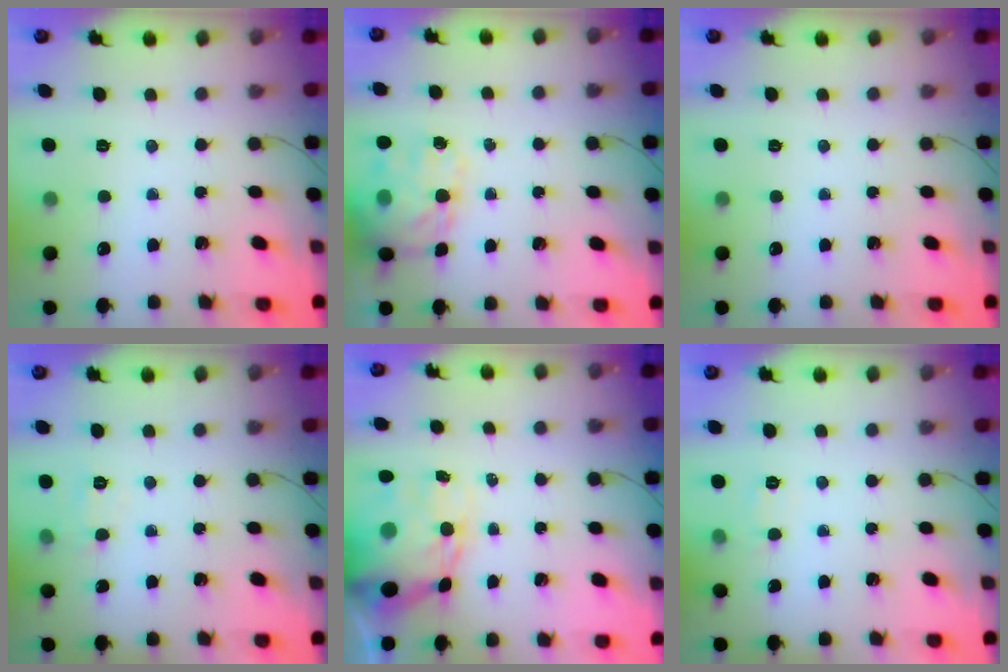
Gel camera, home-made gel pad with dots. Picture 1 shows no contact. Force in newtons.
{"total": 13.2, "press": 12.7, "slide": 3.4}
{"total": 0.0}
{"total": 6.4, "press": 6.3, "slide": 1.4}
{"total": 10.8, "press": 10.3, "slide": 3.4}
{"total": 4.9, "press": 4.7, "slide": 1.2}